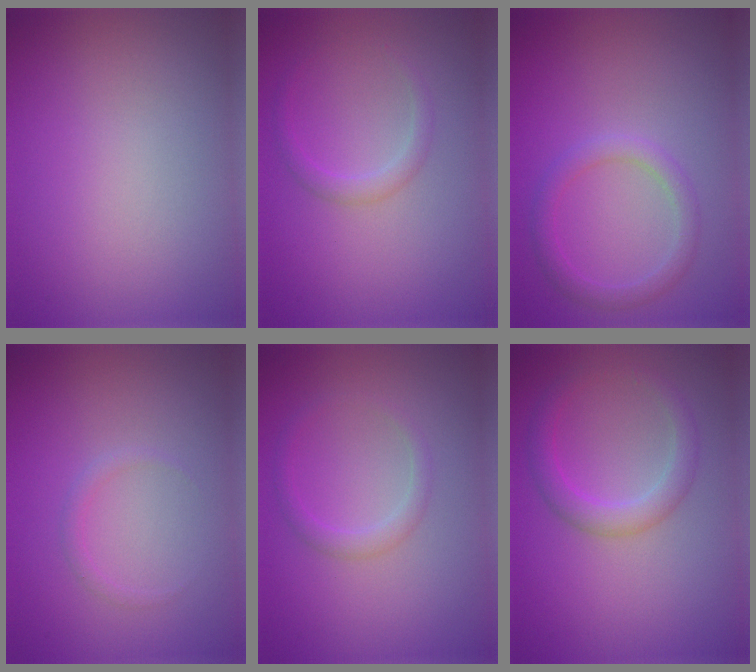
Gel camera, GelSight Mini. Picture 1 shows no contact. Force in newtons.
{"total": 1.5, "press": 1.5, "slide": 0.1}
{"total": 2.3, "press": 2.3, "slide": 0.0}
{"total": 0.8, "press": 0.8, "slide": 0.0}
{"total": 1.5, "press": 1.5, "slide": 0.1}
{"total": 2.7, "press": 2.7, "slide": 0.1}